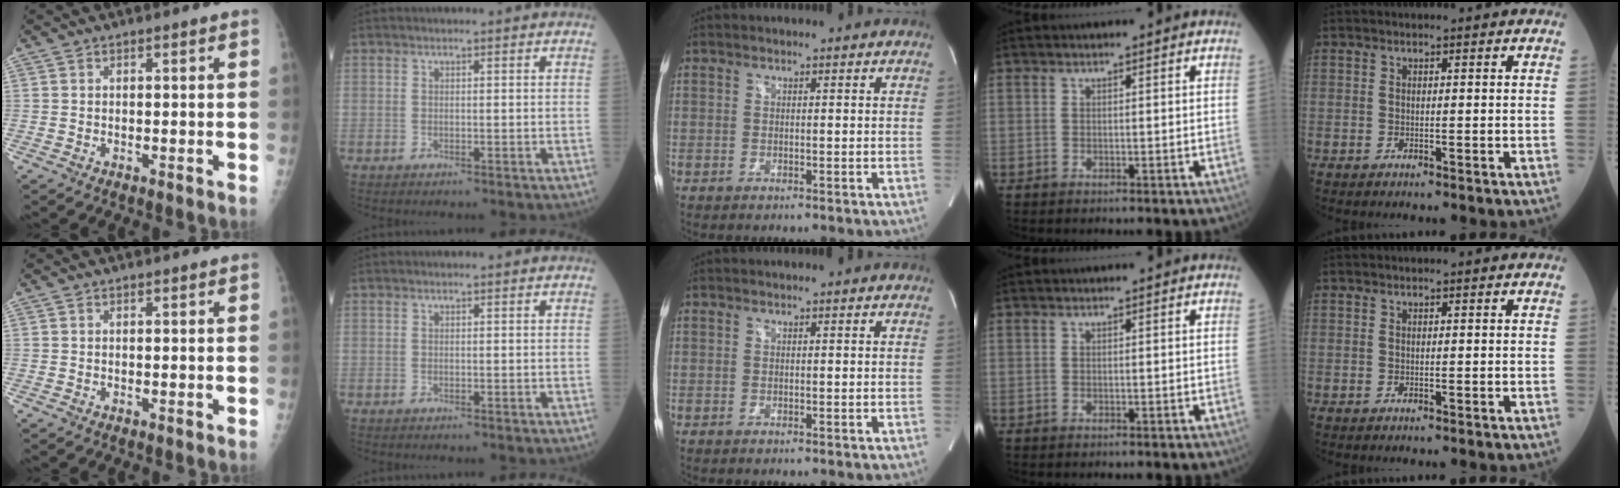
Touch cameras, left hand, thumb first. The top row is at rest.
{}